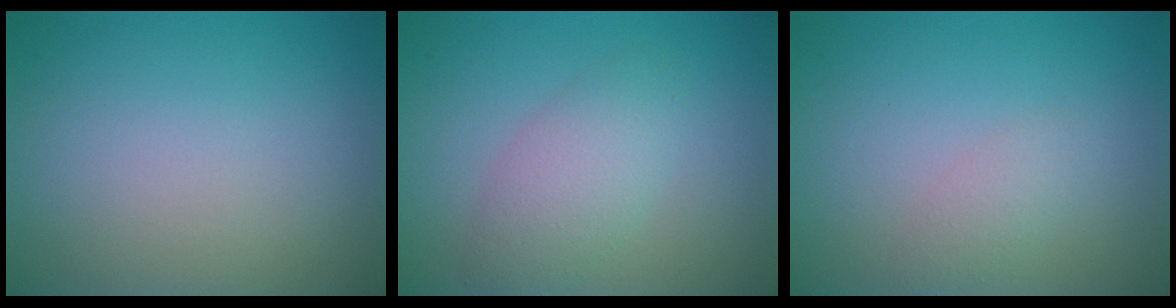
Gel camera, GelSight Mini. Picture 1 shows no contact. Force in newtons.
{"total": 3.4, "press": 3.4, "slide": 0.0}
{"total": 1.5, "press": 1.5, "slide": 0.1}